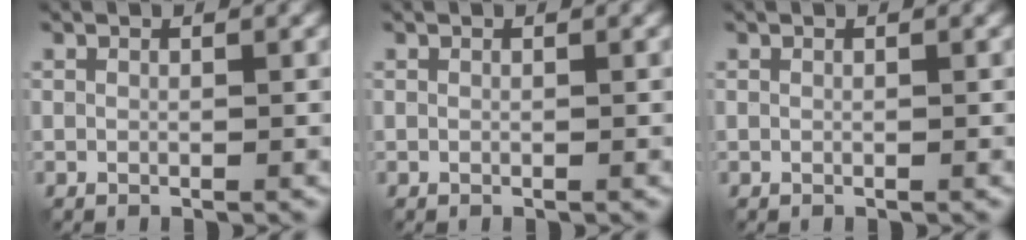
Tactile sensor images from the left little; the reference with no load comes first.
{"total": 0.0}
{"total": 0.0}